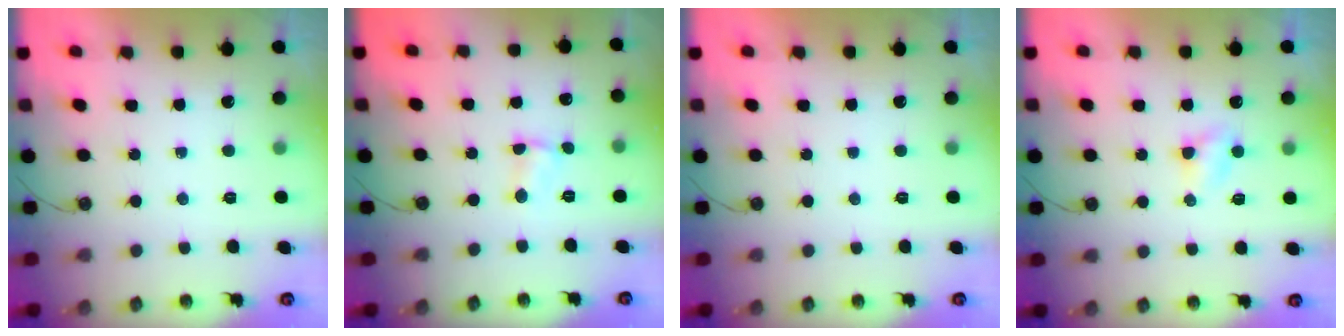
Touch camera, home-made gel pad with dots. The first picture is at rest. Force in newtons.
{"total": 2.8, "press": 2.8, "slide": 0.4}
{"total": 0.0}
{"total": 2.9, "press": 2.9, "slide": 0.3}